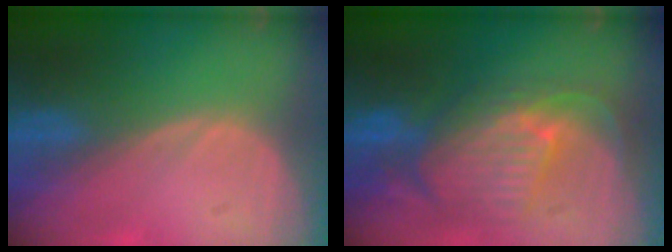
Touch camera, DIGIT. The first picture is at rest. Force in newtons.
{"total": 10.8, "press": 9.5, "slide": 5.2}